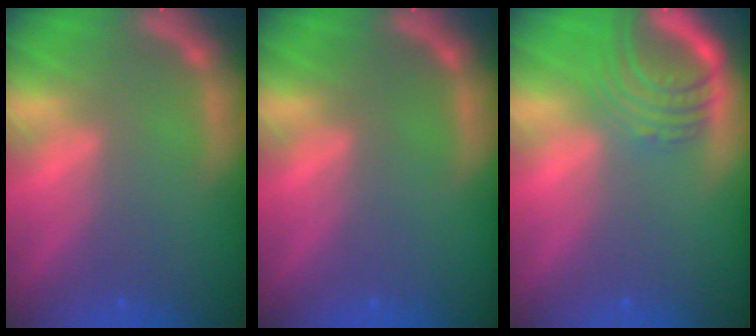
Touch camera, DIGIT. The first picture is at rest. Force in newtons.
{"total": 0.0}
{"total": 6.1}